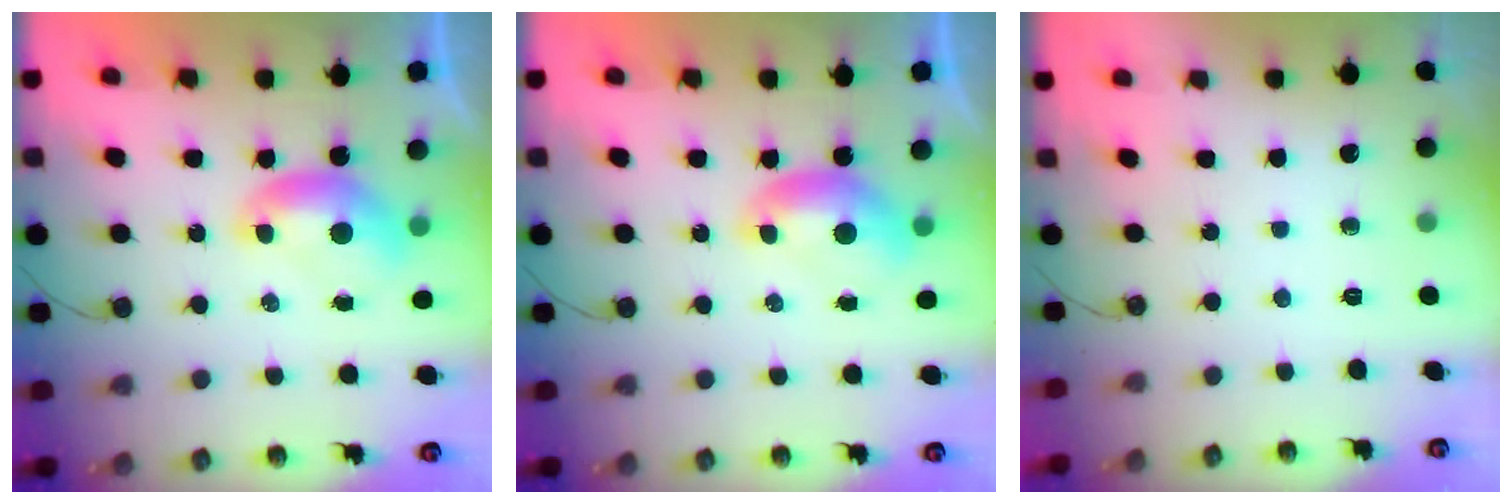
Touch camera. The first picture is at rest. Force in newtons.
{"total": 0.0}
{"total": 0.0}